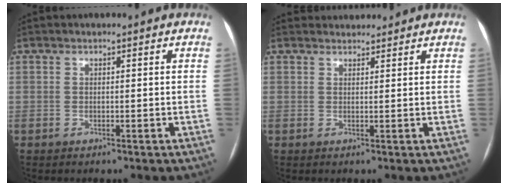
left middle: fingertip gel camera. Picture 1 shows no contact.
{"total": 3.0, "force": [2.9, 0.8, 0.0], "torque": [-0.002, 0.022, 0.042]}